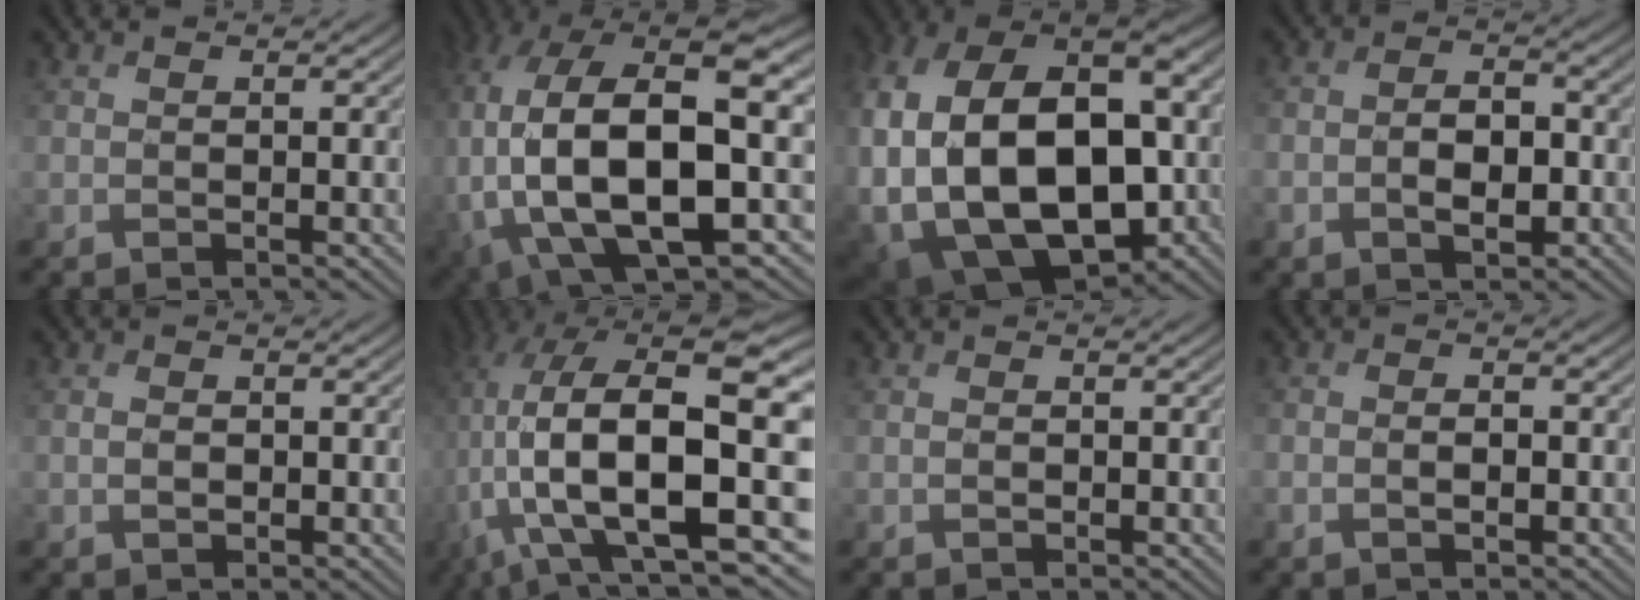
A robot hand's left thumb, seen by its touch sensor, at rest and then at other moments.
{"total": 19.9, "force": [-2.3, 10.3, 16.9], "torque": [-0.372, -0.045, -0.021]}
{"total": 21.8, "force": [-4.1, 14.5, 15.8], "torque": [-0.334, -0.052, -0.047]}
{"total": 4.9, "force": [-1.9, 3.1, 3.4], "torque": [-0.048, -0.006, -0.043]}
{"total": 1.4, "force": [-0.6, 0.9, 0.9], "torque": [-0.016, -0.002, -0.012]}
{"total": 20.6, "force": [0.3, 10.3, 17.8], "torque": [-0.349, -0.013, 0.013]}
{"total": 0.9, "force": [-0.6, 0.5, 0.4], "torque": [-0.007, -0.001, -0.010]}
{"total": 2.2, "force": [-1.1, 1.2, 1.5], "torque": [-0.016, -0.002, -0.023]}